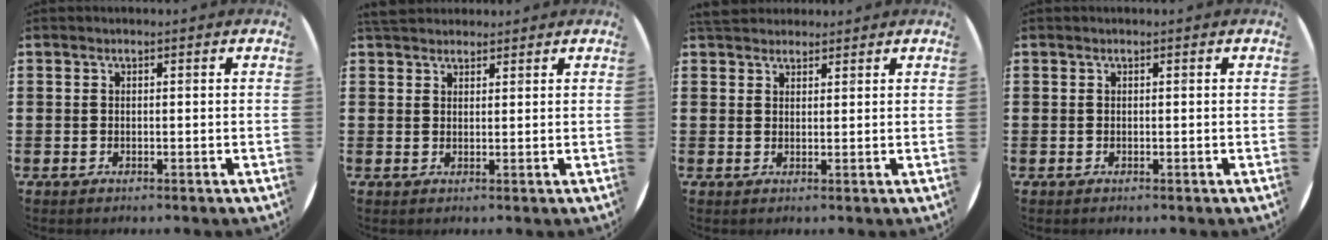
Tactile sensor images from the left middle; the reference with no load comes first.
{"total": 2.4, "force": [2.3, 0.8, 0.4], "torque": [-0.004, -0.002, 0.043]}
{"total": 2.7, "force": [2.5, 0.8, 0.2], "torque": [-0.002, -0.003, 0.048]}
{"total": 0.0}